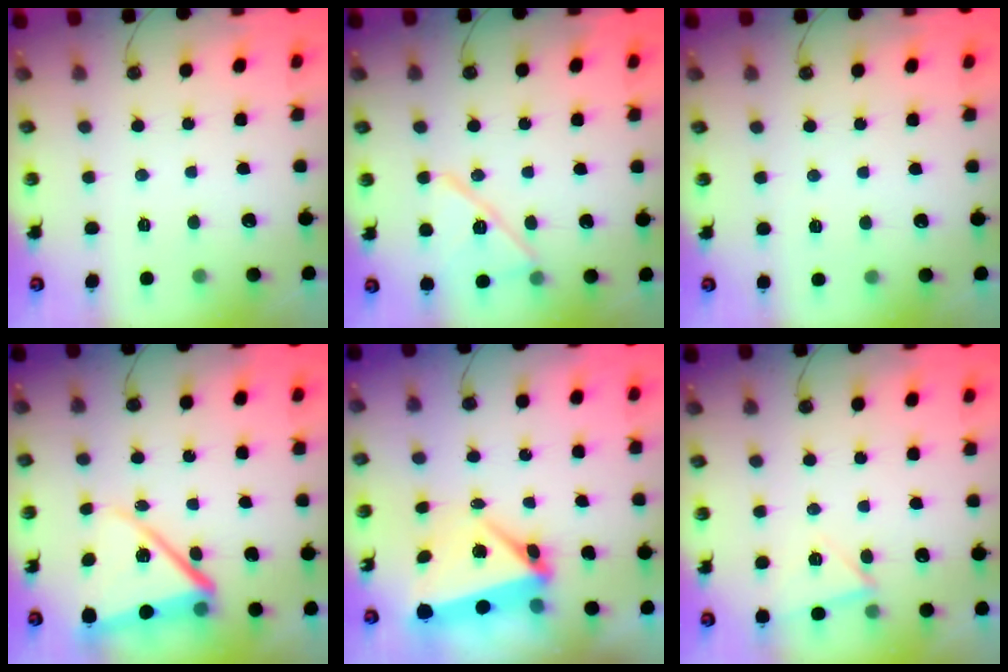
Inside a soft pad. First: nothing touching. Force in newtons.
{"total": 13.4, "press": 13.4, "slide": 0.3}
{"total": 2.1, "press": 0.8, "slide": 2.0}
{"total": 13.0, "press": 12.9, "slide": 1.4}
{"total": 6.7, "press": 6.7, "slide": 0.8}
{"total": 4.2, "press": 4.0, "slide": 1.5}